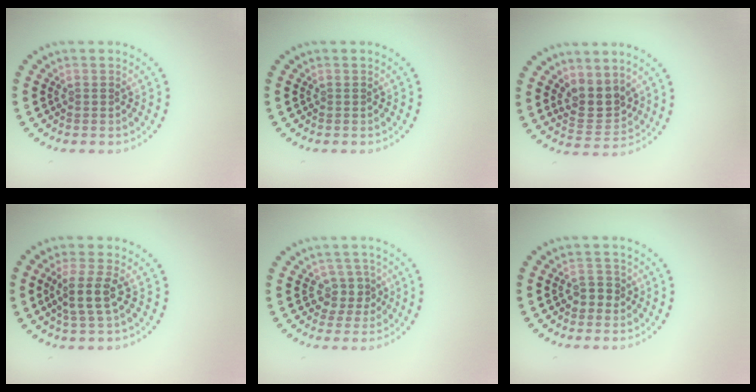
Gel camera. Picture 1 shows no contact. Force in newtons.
{"total": 0.0}
{"total": 3.3, "press": 2.9, "slide": 1.6}
{"total": 2.8, "press": 2.3, "slide": 1.6}
{"total": 2.3, "press": 1.9, "slide": 1.2}
{"total": 1.9, "press": 1.8, "slide": 0.6}